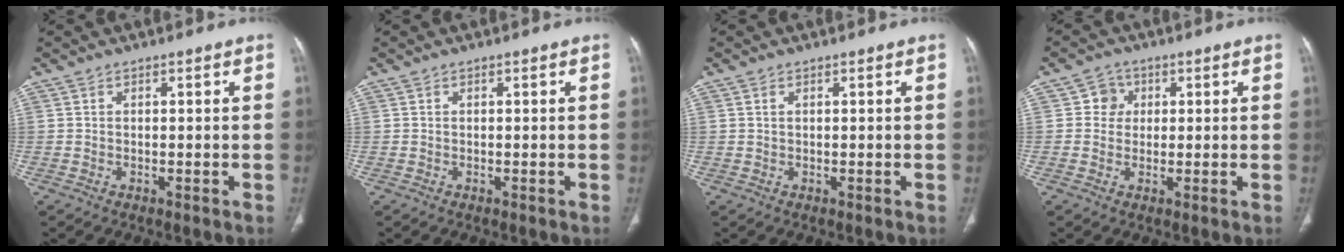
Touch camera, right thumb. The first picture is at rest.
{"total": 0.0}
{"total": 0.6, "force": [0.3, 0.3, 0.5], "torque": [-0.011, 0.004, 0.006]}
{"total": 3.5, "force": [0.7, 3.3, 0.8], "torque": [0.012, 0.004, 0.005]}